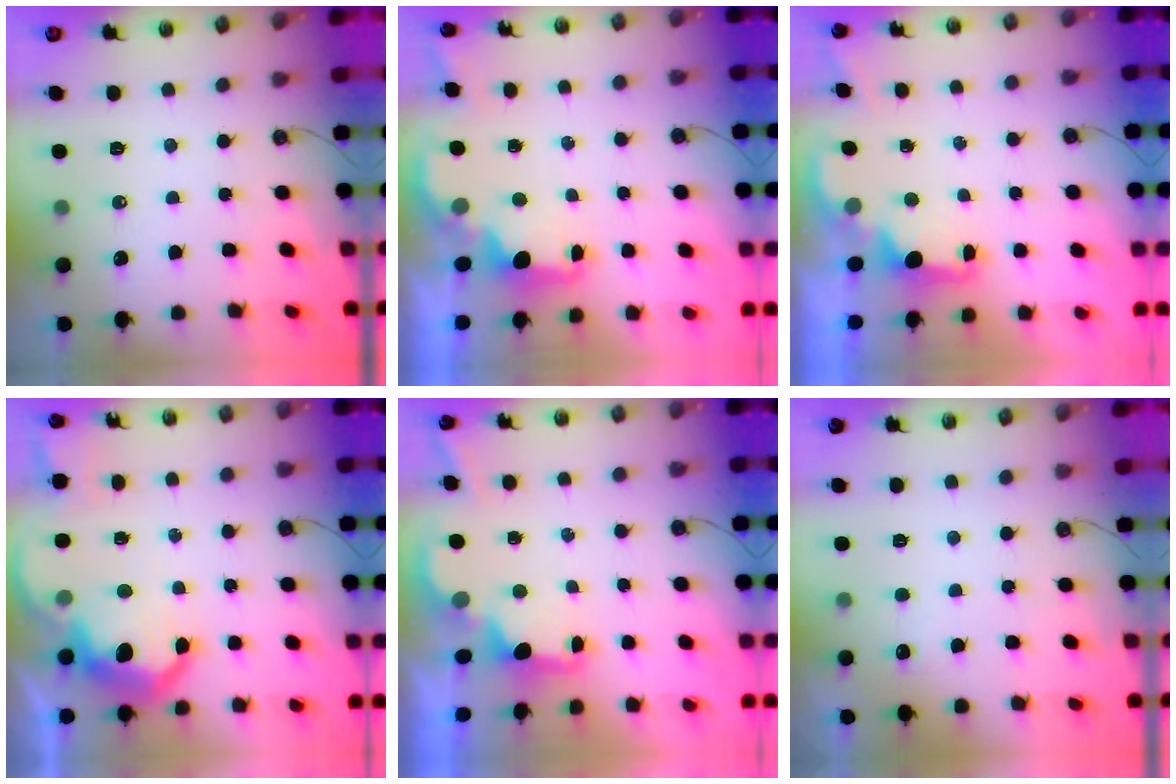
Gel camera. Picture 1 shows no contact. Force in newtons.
{"total": 1.9, "press": 1.8, "slide": 0.7}
{"total": 1.8, "press": 1.6, "slide": 0.7}
{"total": 12.9, "press": 12.9, "slide": 1.1}
{"total": 1.9, "press": 1.8, "slide": 0.6}
{"total": 1.9, "press": 1.7, "slide": 0.9}